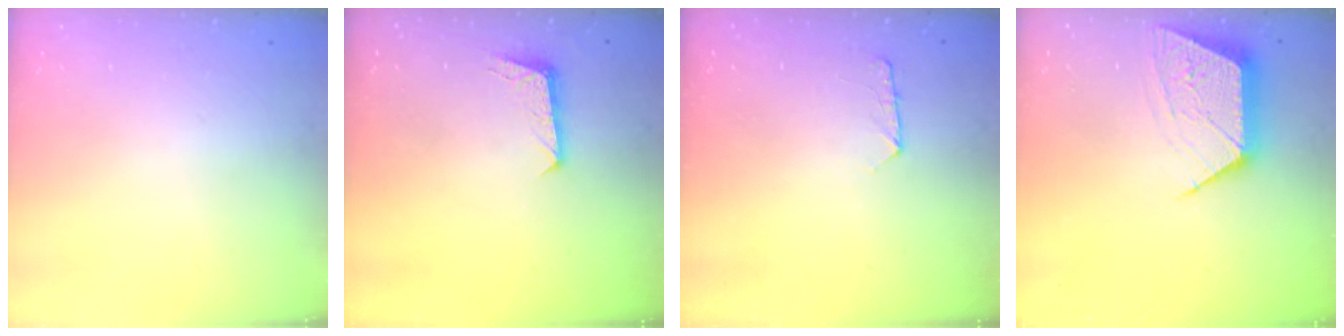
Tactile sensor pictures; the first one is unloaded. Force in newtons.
{"total": 5.8, "press": 5.8, "slide": 0.5}
{"total": 6.7, "press": 6.6, "slide": 0.6}
{"total": 11.8, "press": 11.8, "slide": 0.6}